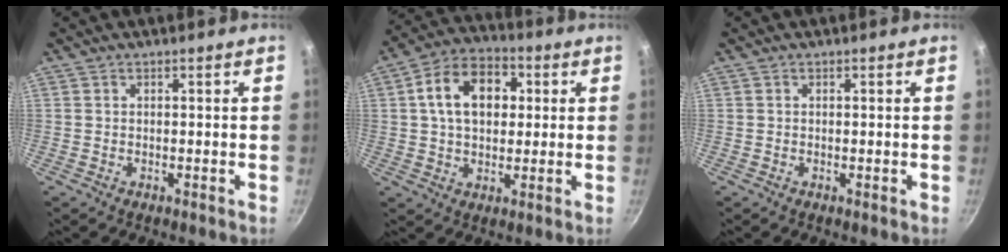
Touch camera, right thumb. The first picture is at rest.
{"total": 13.5, "force": [2.7, 9.3, 9.4], "torque": [-0.124, 0.019, 0.030]}
{"total": 0.0}